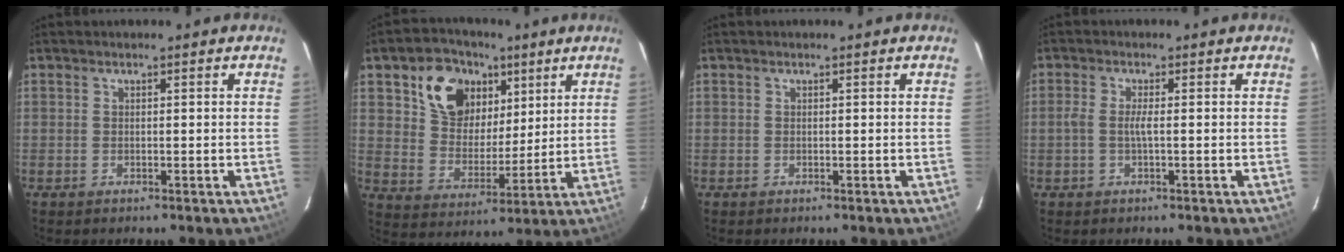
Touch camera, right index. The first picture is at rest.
{"total": 14.1, "force": [7.1, 10.2, 6.8], "torque": [-0.143, 0.032, 0.135]}
{"total": 0.0}
{"total": 2.2, "force": [-0.5, 0.0, 2.2], "torque": [-0.045, 0.001, -0.011]}